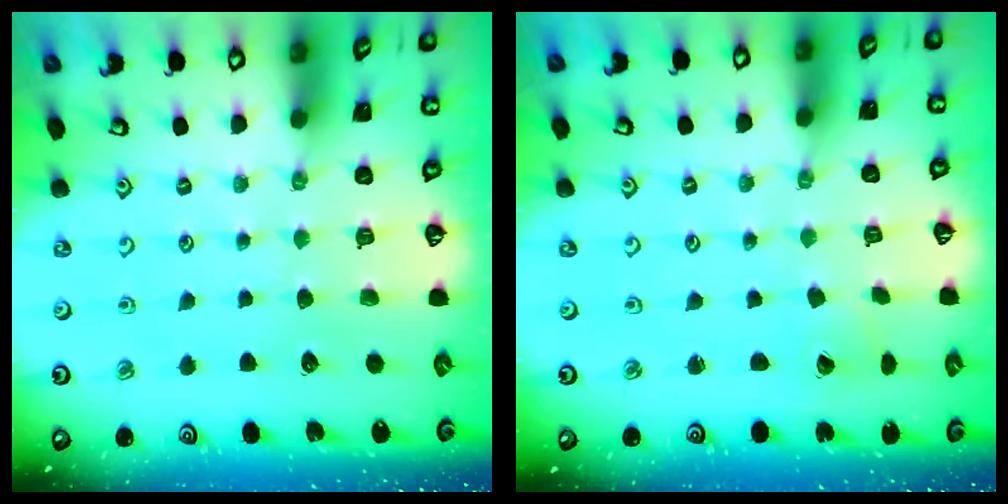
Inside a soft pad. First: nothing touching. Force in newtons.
{"total": 1.8, "press": 1.7, "slide": 0.1}